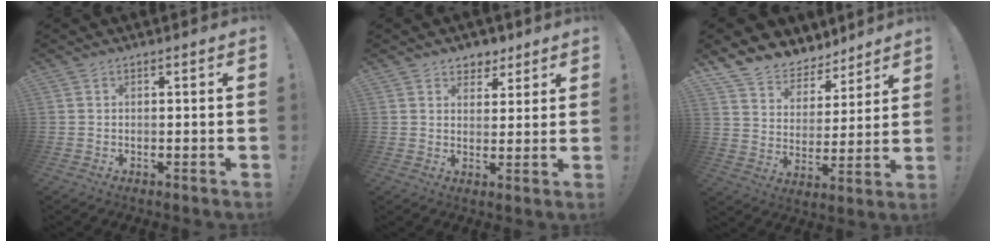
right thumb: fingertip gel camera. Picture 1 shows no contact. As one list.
[{"total": 5.7, "force": [3.8, 4.2, 0.7], "torque": [0.005, -0.028, 0.071]}, {"total": 9.5, "force": [7.8, 5.4, 1.2], "torque": [-0.024, -0.071, 0.148]}]